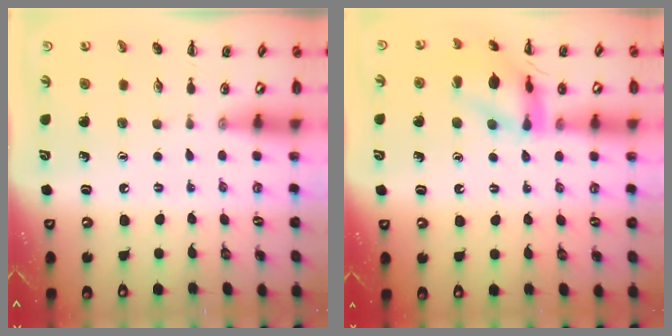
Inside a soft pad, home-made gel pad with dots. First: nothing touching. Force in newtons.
{"total": 13.2, "press": 13.2, "slide": 0.7}